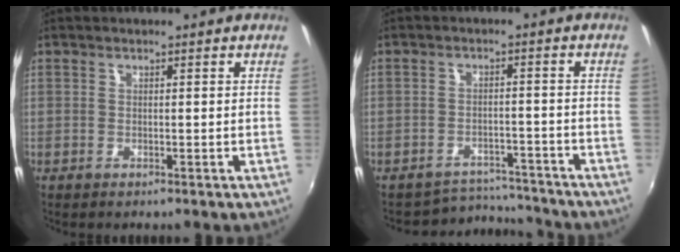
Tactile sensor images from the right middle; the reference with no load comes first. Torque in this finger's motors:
{"motor_torque": [-0.65, -0.26, -0.17, -0.04]}